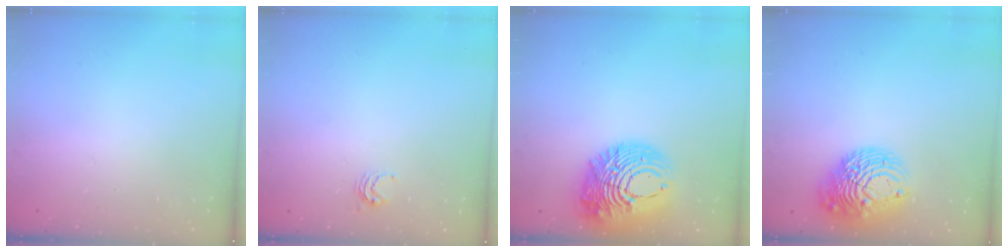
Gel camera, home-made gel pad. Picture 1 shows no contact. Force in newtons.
{"total": 3.5, "press": 3.5, "slide": 0.4}
{"total": 18.9, "press": 18.8, "slide": 2.3}
{"total": 12.8, "press": 12.8, "slide": 1.5}